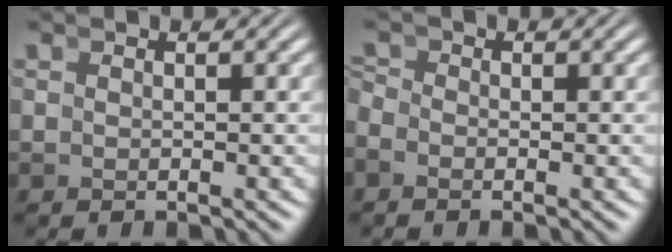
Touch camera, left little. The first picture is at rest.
{"total": 1.3, "force": [-0.9, 0.8, 0.5], "torque": [-0.009, -0.009, -0.018]}